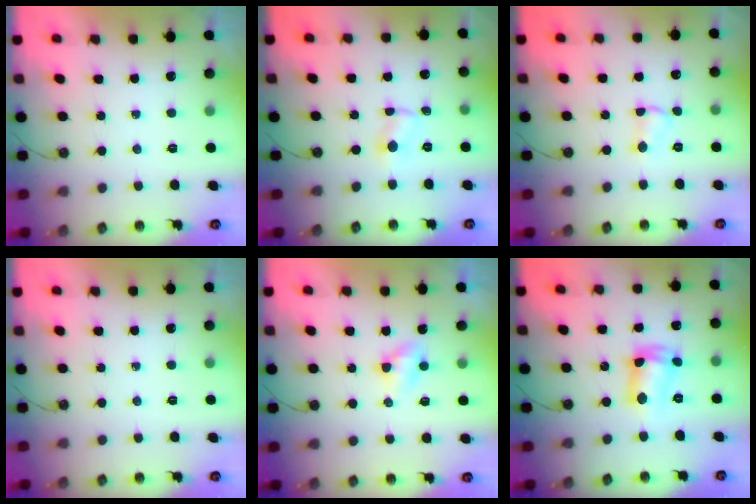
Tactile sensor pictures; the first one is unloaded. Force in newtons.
{"total": 1.8, "press": 1.8, "slide": 0.2}
{"total": 2.8, "press": 2.8, "slide": 0.4}
{"total": 0.0}
{"total": 3.0, "press": 3.0, "slide": 0.3}
{"total": 9.7, "press": 9.7, "slide": 0.8}